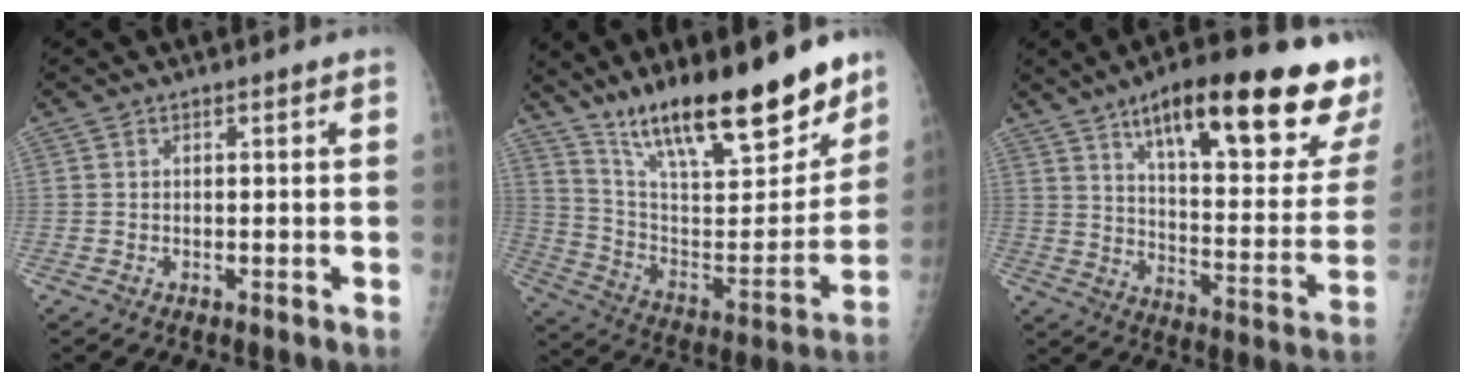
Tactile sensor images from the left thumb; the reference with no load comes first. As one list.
[{"total": 25.7, "force": [18.5, 6.9, 16.5], "torque": [-0.228, -0.081, 0.313]}, {"total": 28.6, "force": [17.7, 7.2, 21.3], "torque": [-0.264, -0.055, 0.254]}]